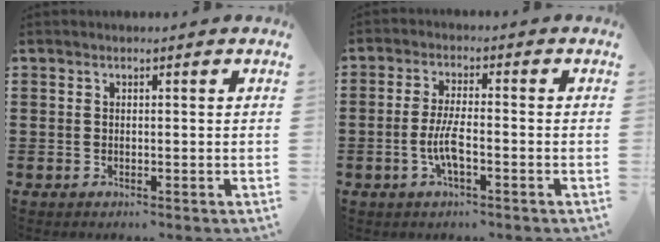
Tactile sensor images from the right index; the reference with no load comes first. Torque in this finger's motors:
{"motor_torque": [1.35, 0.79, 0.43, 0.05]}